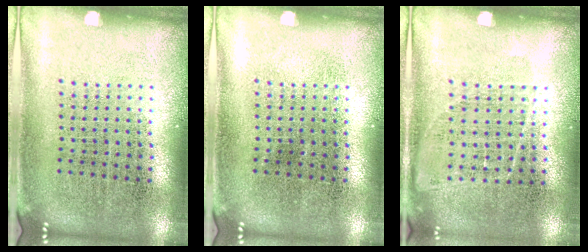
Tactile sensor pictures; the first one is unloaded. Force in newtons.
{"total": 0.0}
{"total": 1.0, "press": 0.8, "slide": 0.6}